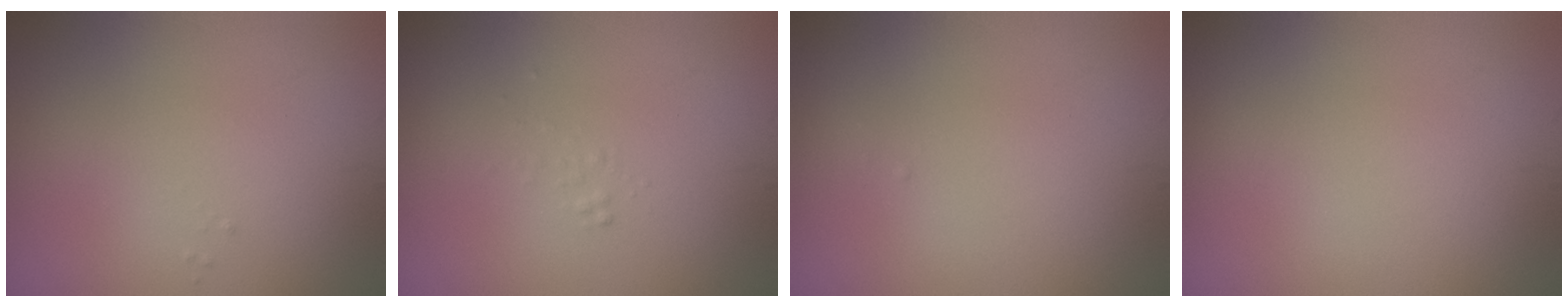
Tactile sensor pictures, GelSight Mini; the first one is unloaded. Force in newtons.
{"total": 0.5, "press": 0.5, "slide": 0.0}
{"total": 0.0}
{"total": 0.0}